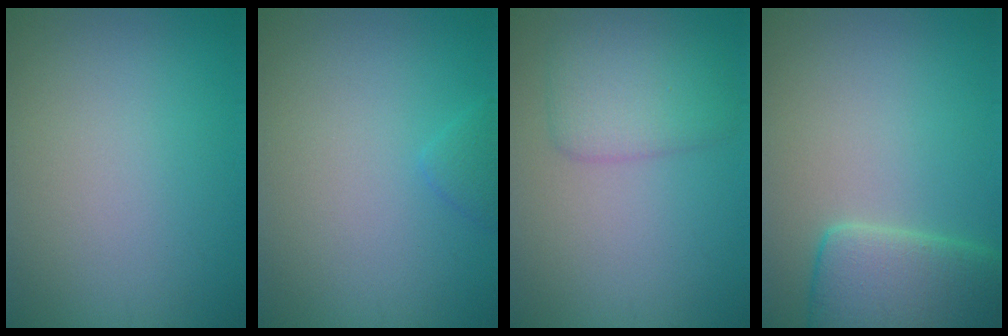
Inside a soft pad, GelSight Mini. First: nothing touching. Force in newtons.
{"total": 1.0, "press": 1.0, "slide": 0.1}
{"total": 3.7, "press": 3.7, "slide": 0.1}
{"total": 6.4, "press": 6.4, "slide": 0.5}